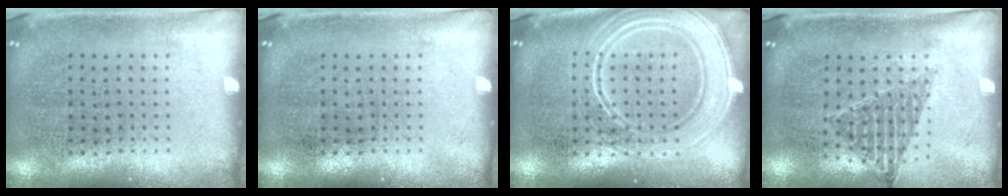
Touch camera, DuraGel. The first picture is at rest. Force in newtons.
{"total": 0.0}
{"total": 3.8, "press": 3.8, "slide": 0.6}
{"total": 0.8, "press": 0.8, "slide": 0.1}